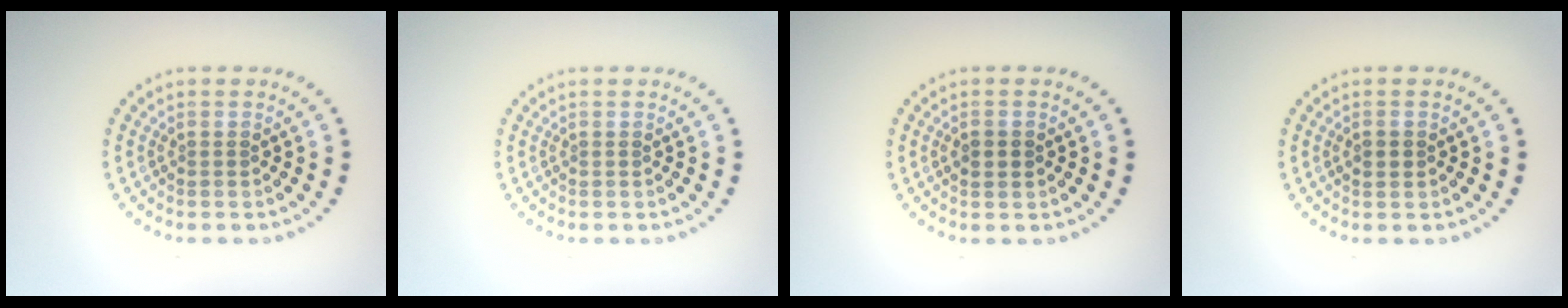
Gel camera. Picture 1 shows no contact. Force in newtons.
{"total": 0.0}
{"total": 1.8, "press": 1.8, "slide": 0.1}
{"total": 1.5, "press": 1.5, "slide": 0.1}